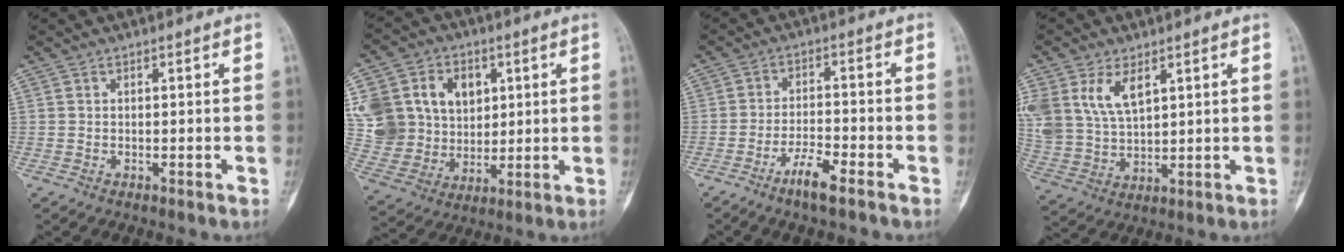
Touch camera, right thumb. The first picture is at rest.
{"total": 23.0, "force": [6.2, 18.8, 11.8], "torque": [-0.240, 0.032, 0.140]}
{"total": 5.6, "force": [-3.9, 0.9, 3.9], "torque": [-0.077, 0.023, -0.074]}
{"total": 11.6, "force": [5.3, 6.7, 7.9], "torque": [-0.160, -0.010, 0.121]}